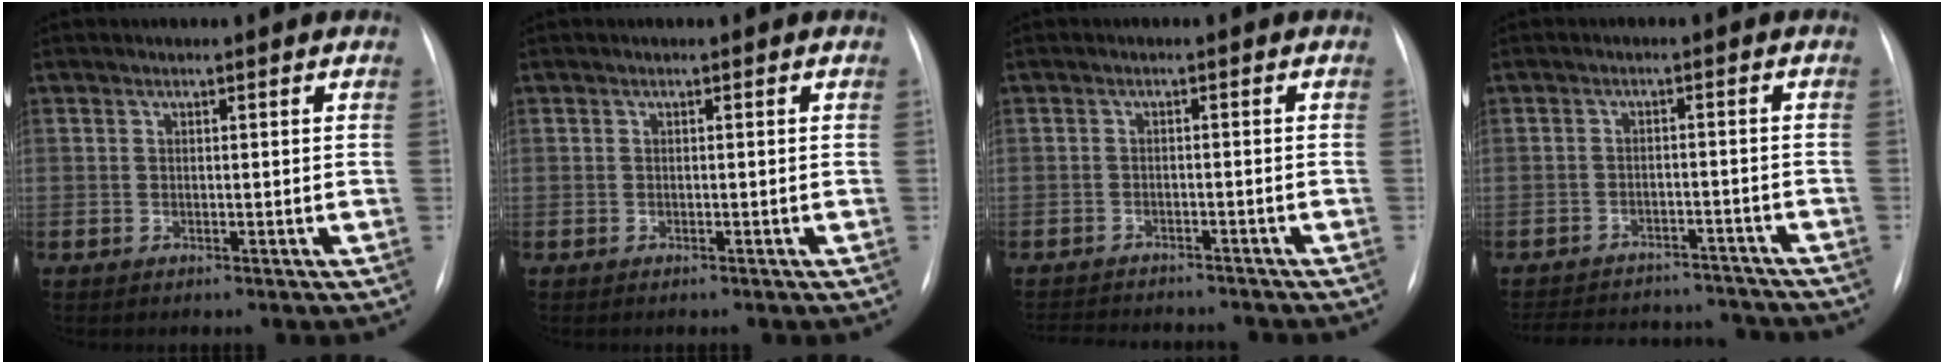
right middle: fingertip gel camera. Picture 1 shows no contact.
{"total": 0.0}
{"total": 11.3, "force": [-10.5, 2.5, 3.4], "torque": [-0.063, 0.001, -0.135]}
{"total": 17.6, "force": [-16.2, 5.1, 4.8], "torque": [-0.122, 0.004, -0.215]}